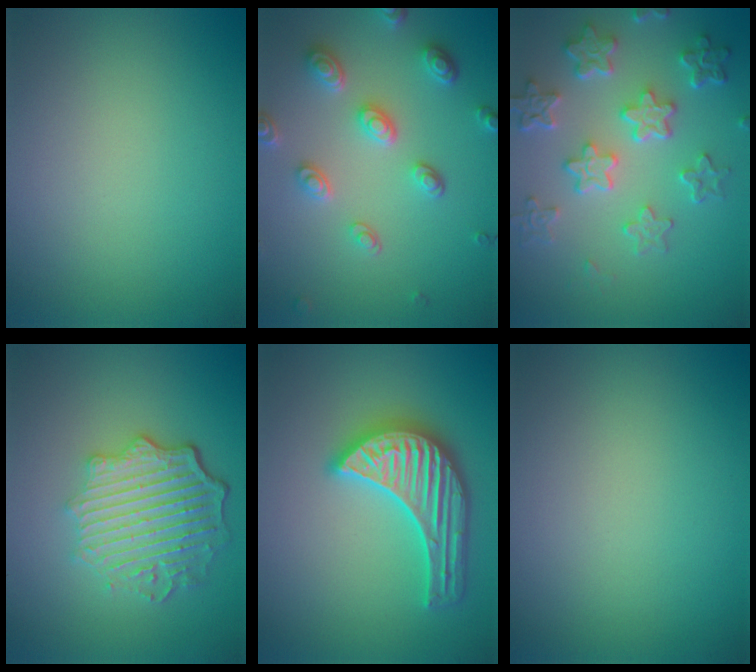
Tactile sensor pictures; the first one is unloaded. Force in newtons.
{"total": 4.6, "press": 3.6, "slide": 2.9}
{"total": 6.0, "press": 4.6, "slide": 3.9}
{"total": 6.0, "press": 4.6, "slide": 3.8}
{"total": 5.7, "press": 5.6, "slide": 0.6}
{"total": 0.0}